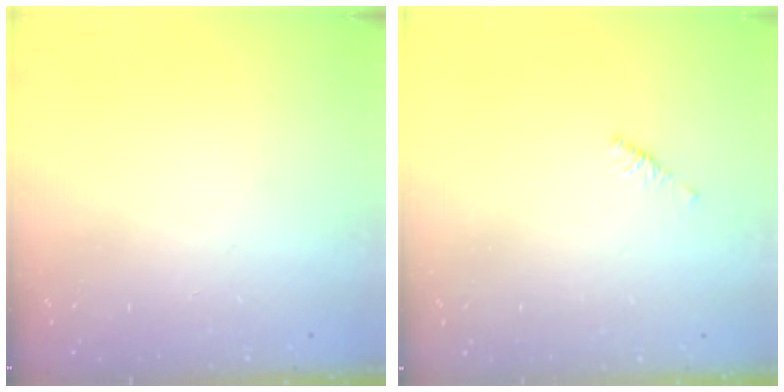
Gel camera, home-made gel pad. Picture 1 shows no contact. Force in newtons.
{"total": 2.1, "press": 2.0, "slide": 0.6}